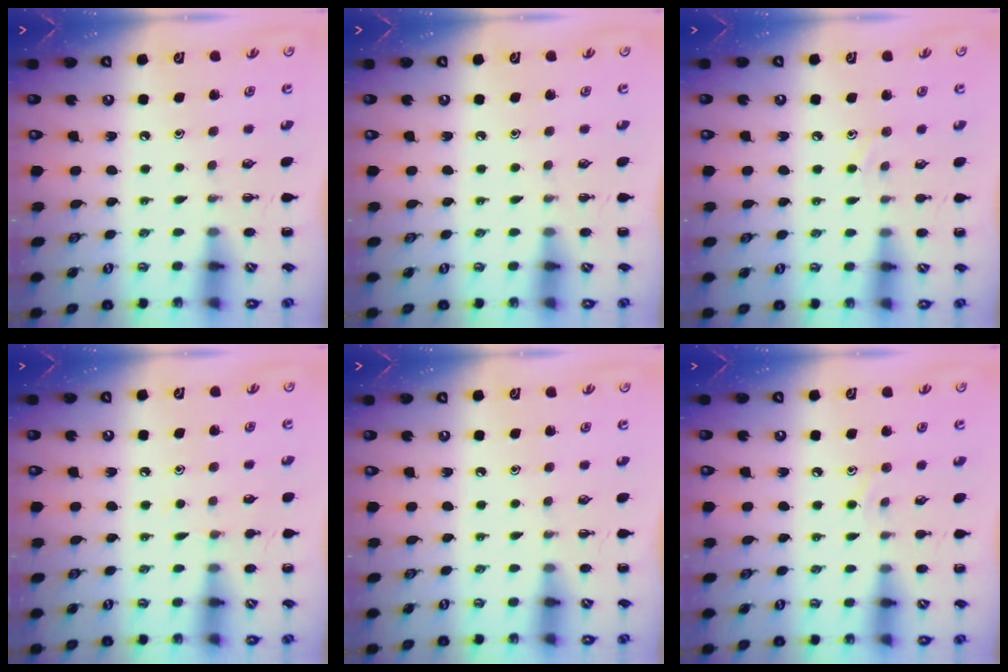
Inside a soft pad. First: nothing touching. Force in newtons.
{"total": 0.0}
{"total": 6.1, "press": 5.7, "slide": 2.1}
{"total": 5.5, "press": 5.3, "slide": 1.5}
{"total": 0.0}
{"total": 7.0, "press": 6.7, "slide": 2.0}